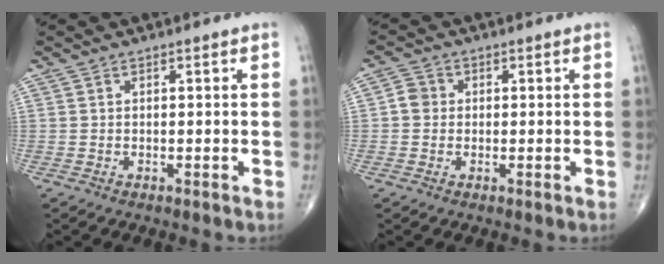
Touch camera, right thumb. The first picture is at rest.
{"total": 2.8, "force": [0.0, 2.6, 1.1], "torque": [-0.009, 0.006, -0.007]}